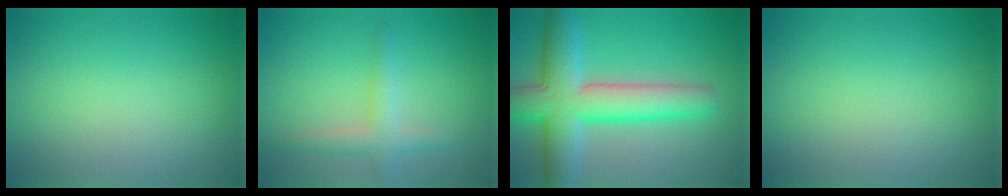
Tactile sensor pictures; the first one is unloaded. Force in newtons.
{"total": 2.3, "press": 2.3, "slide": 0.1}
{"total": 8.4, "press": 8.4, "slide": 0.4}
{"total": 0.0}